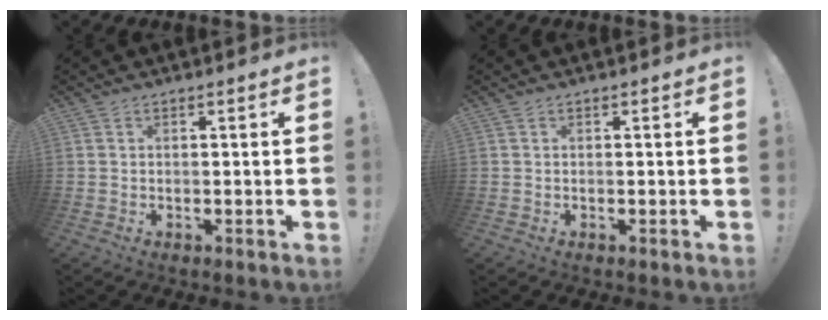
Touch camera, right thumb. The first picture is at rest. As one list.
[{"total": 0.0}]